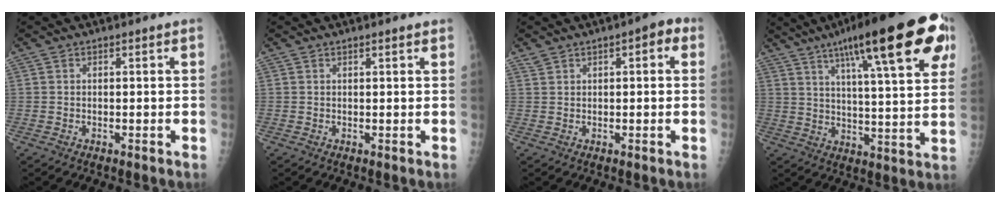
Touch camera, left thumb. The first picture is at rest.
{"total": 1.1, "force": [0.9, 0.2, 0.7], "torque": [-0.006, 0.000, 0.012]}
{"total": 4.4, "force": [2.0, 2.1, 3.3], "torque": [-0.036, 0.010, 0.026]}
{"total": 25.9, "force": [13.1, 5.5, 21.6], "torque": [-0.303, -0.010, 0.189]}